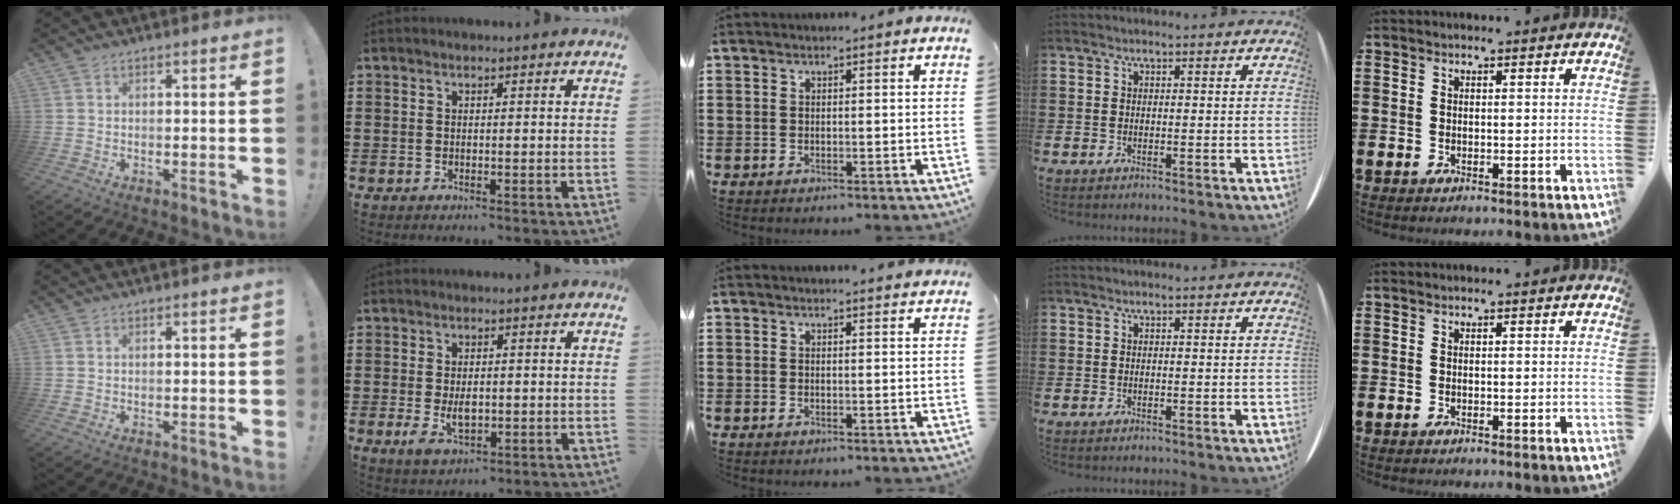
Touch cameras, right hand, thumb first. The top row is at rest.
{"index": {"total": 4.1, "force": [-0.5, 2.2, 3.4], "torque": [-0.061, -0.002, -0.011]}, "middle": {"total": 1.0, "force": [0.9, 0.0, 0.2], "torque": [0.002, -0.004, 0.016]}}